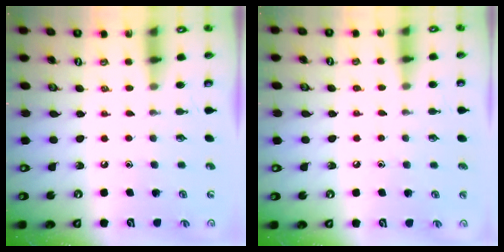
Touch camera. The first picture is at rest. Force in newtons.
{"total": 3.5, "press": 3.5, "slide": 0.3}